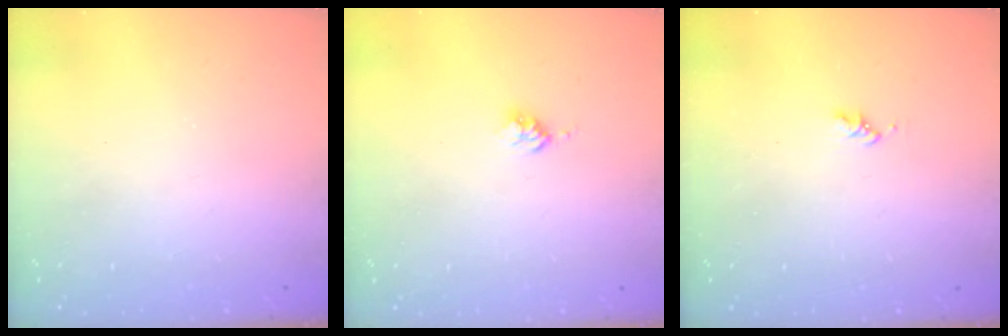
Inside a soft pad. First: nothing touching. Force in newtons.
{"total": 2.5, "press": 2.5, "slide": 0.3}
{"total": 1.6, "press": 1.6, "slide": 0.3}